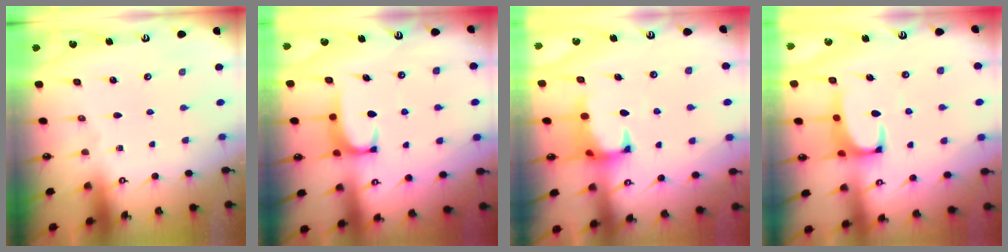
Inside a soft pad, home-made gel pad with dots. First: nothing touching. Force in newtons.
{"total": 2.0, "press": 1.9, "slide": 0.5}
{"total": 1.2, "press": 0.5, "slide": 1.0}
{"total": 2.5, "press": 2.2, "slide": 1.1}